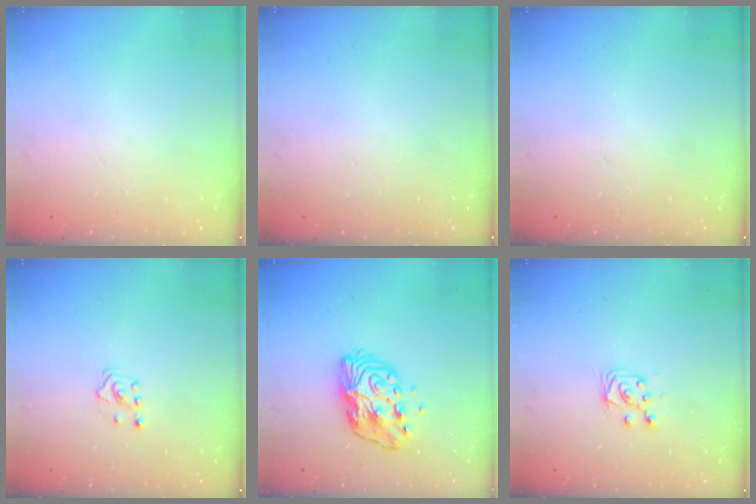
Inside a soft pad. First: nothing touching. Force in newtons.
{"total": 0.0}
{"total": 0.0}
{"total": 2.0, "press": 1.8, "slide": 0.9}
{"total": 11.7, "press": 11.6, "slide": 0.9}
{"total": 4.9, "press": 4.8, "slide": 0.5}